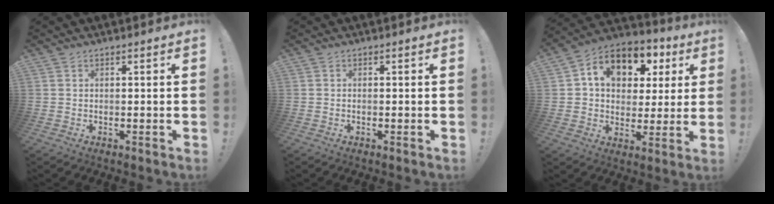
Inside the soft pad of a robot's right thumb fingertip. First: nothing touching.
{"total": 0.6, "force": [-0.4, 0.0, 0.4], "torque": [-0.015, 0.003, -0.006]}
{"total": 13.0, "force": [5.1, 9.5, 7.3], "torque": [-0.119, -0.016, 0.095]}